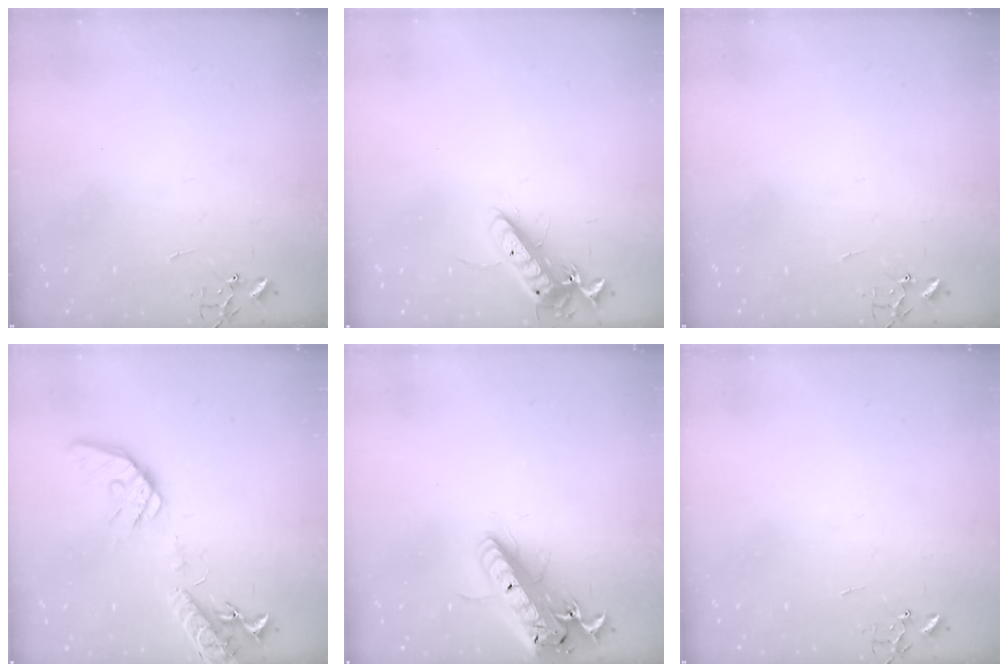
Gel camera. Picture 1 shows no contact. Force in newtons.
{"total": 12.5, "press": 12.5, "slide": 1.1}
{"total": 0.0}
{"total": 16.0, "press": 15.8, "slide": 2.5}
{"total": 20.4, "press": 20.0, "slide": 4.2}
{"total": 0.0}